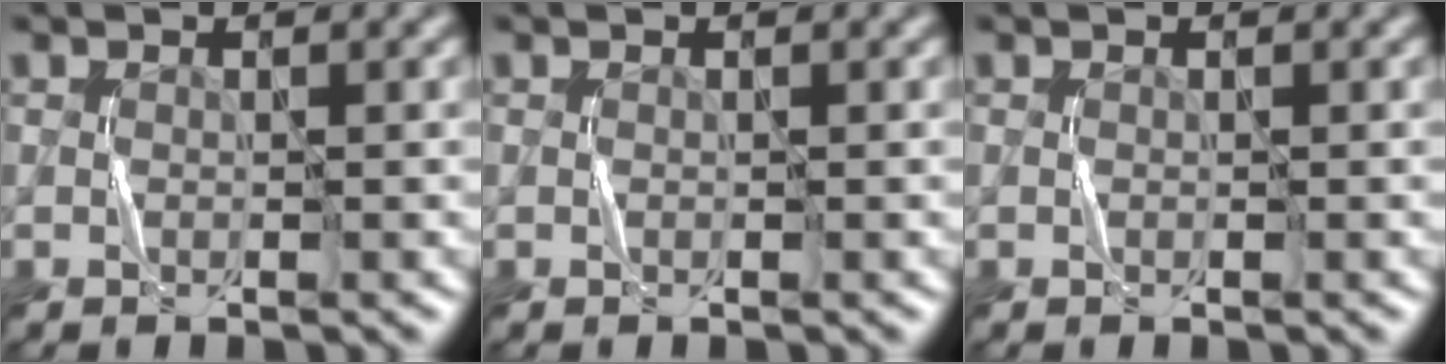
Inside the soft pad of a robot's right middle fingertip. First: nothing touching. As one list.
[{"total": 0.0}, {"total": 0.0}]